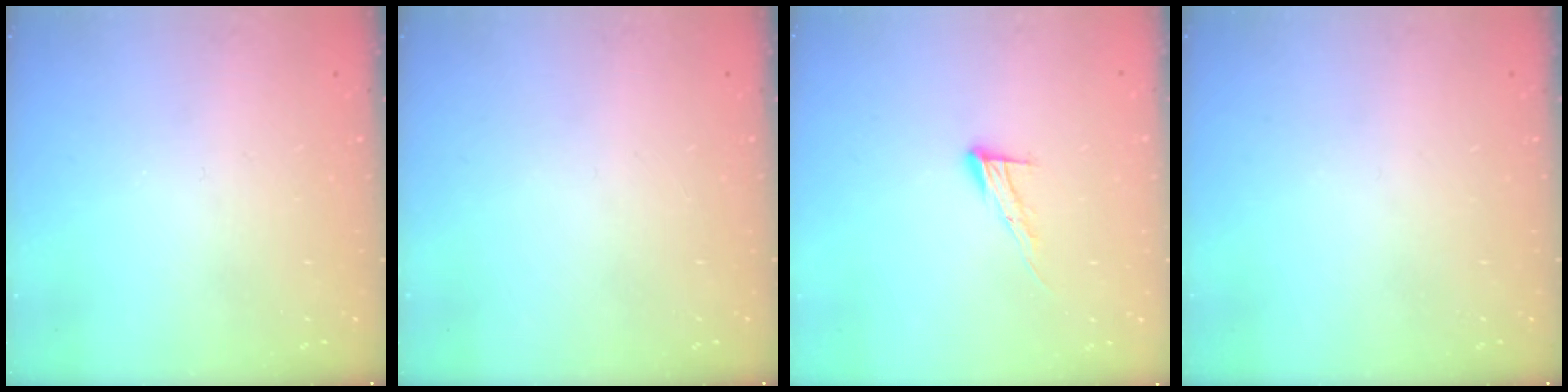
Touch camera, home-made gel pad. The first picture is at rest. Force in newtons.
{"total": 0.0}
{"total": 8.8, "press": 8.7, "slide": 0.2}
{"total": 0.0}